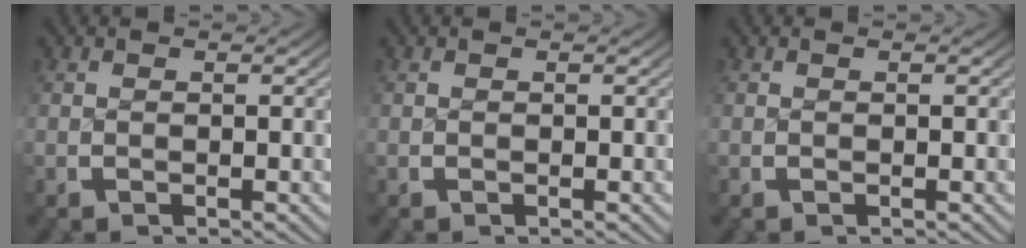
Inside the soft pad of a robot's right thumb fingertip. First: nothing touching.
{"total": 0.0}
{"total": 0.0}